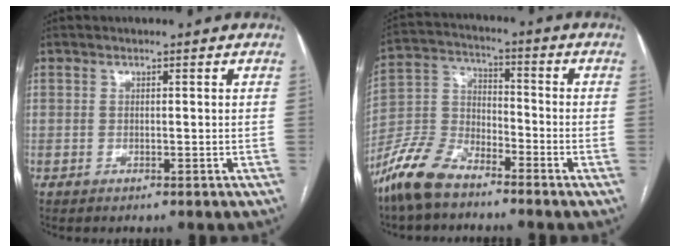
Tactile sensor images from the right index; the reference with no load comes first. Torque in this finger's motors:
{"motor_torque": [0.29, -0.54, -0.28, -0.21]}